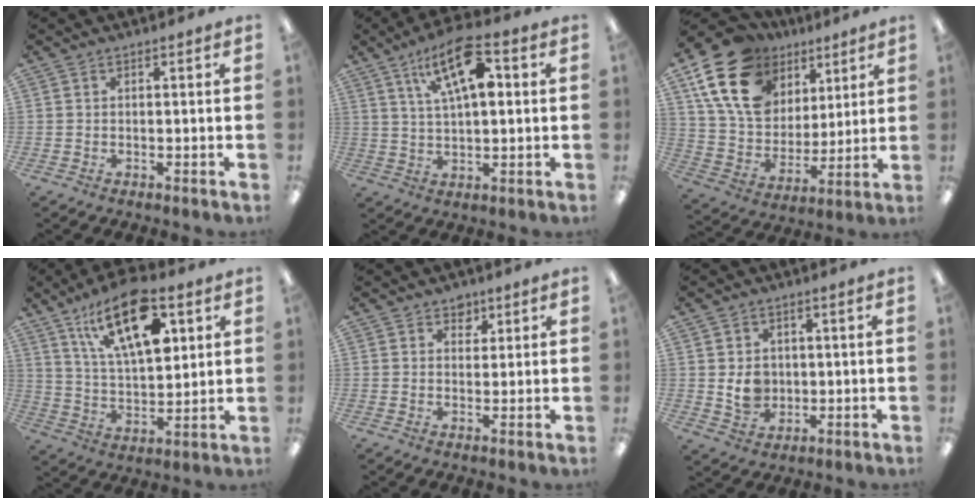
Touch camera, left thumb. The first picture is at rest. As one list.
[{"total": 13.8, "force": [6.1, 5.5, 11.1], "torque": [-0.182, -0.012, 0.103]}, {"total": 20.7, "force": [10.4, 14.4, 10.5], "torque": [-0.196, -0.035, 0.197]}, {"total": 19.8, "force": [10.1, 9.0, 14.4], "torque": [-0.227, -0.036, 0.170]}, {"total": 3.0, "force": [2.0, 2.2, 0.4], "torque": [0.010, -0.006, 0.032]}, {"total": 5.8, "force": [0.3, 4.9, 3.1], "torque": [-0.045, 0.000, 0.005]}]